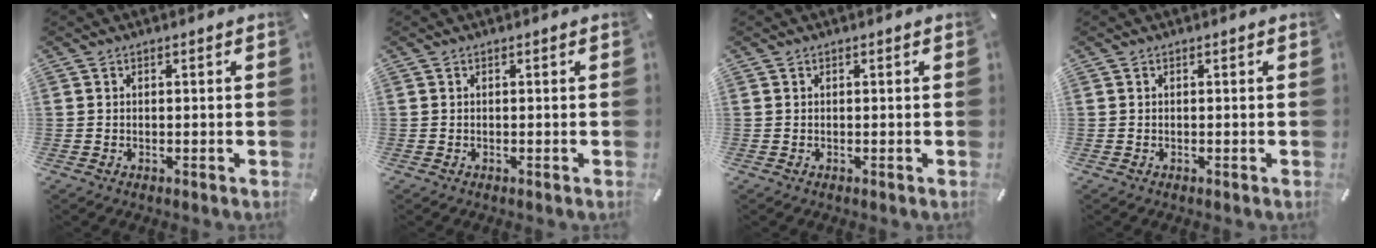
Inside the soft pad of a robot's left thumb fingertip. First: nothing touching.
{"total": 0.0}
{"total": 0.0}
{"total": 0.0}